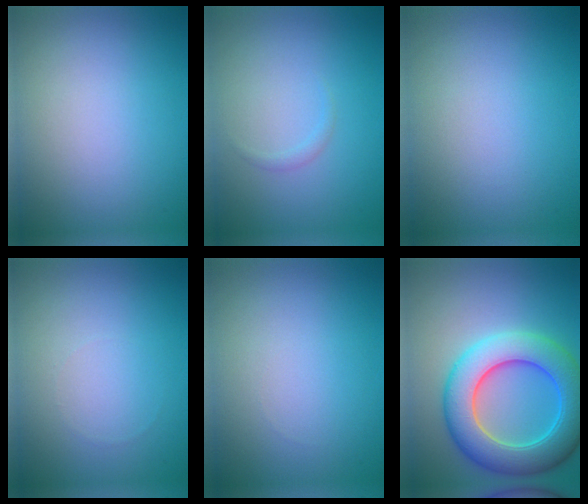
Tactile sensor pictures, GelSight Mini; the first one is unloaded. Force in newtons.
{"total": 0.6, "press": 0.5, "slide": 0.1}
{"total": 0.0}
{"total": 0.0}
{"total": 0.0}
{"total": 8.7, "press": 8.7, "slide": 0.1}